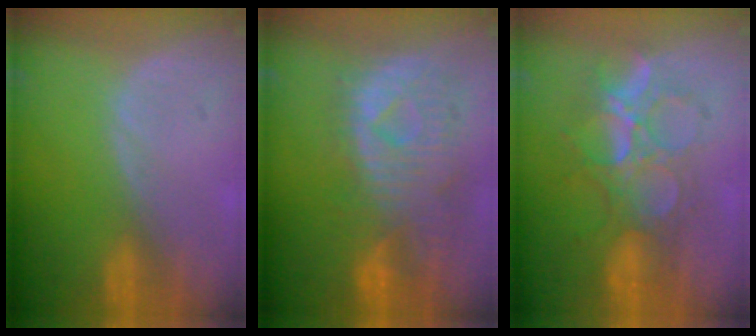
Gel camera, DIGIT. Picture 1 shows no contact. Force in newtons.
{"total": 11.4, "press": 9.9, "slide": 5.7}
{"total": 8.9, "press": 8.3, "slide": 3.3}